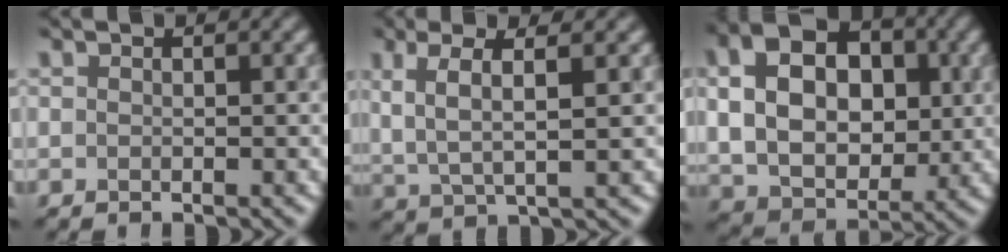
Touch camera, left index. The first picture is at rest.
{"total": 4.1, "force": [1.7, 1.0, 3.6], "torque": [-0.077, 0.002, 0.037]}
{"total": 11.0, "force": [2.0, 7.8, 7.5], "torque": [-0.157, 0.014, 0.033]}